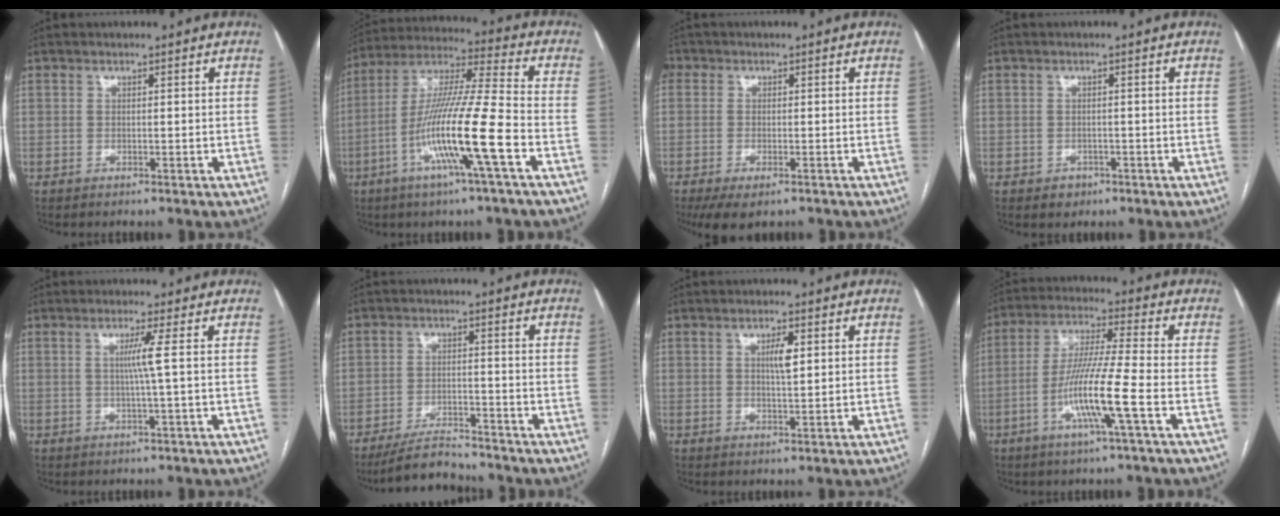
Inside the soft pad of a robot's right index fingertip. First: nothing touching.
{"total": 16.0, "force": [-5.7, -0.6, 14.9], "torque": [-0.293, -0.005, -0.111]}
{"total": 7.8, "force": [-3.5, 5.1, 4.7], "torque": [-0.113, -0.007, -0.056]}
{"total": 2.1, "force": [-1.0, 1.8, 0.4], "torque": [-0.002, 0.005, -0.012]}
{"total": 3.1, "force": [0.3, -1.2, 2.9], "torque": [-0.057, -0.003, 0.007]}
{"total": 6.4, "force": [-6.0, 1.2, 1.5], "torque": [-0.029, -0.010, -0.104]}
{"total": 3.1, "force": [0.9, 0.6, 2.9], "torque": [-0.052, 0.001, 0.016]}
{"total": 11.1, "force": [-3.9, -0.7, 10.4], "torque": [-0.204, -0.008, -0.078]}